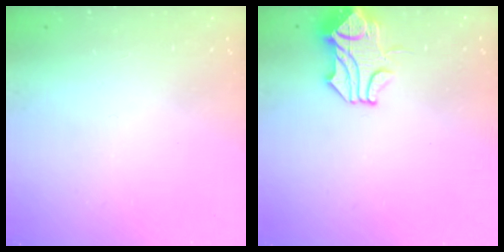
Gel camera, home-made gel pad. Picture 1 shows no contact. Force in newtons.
{"total": 1.4, "press": 0.3, "slide": 1.3}